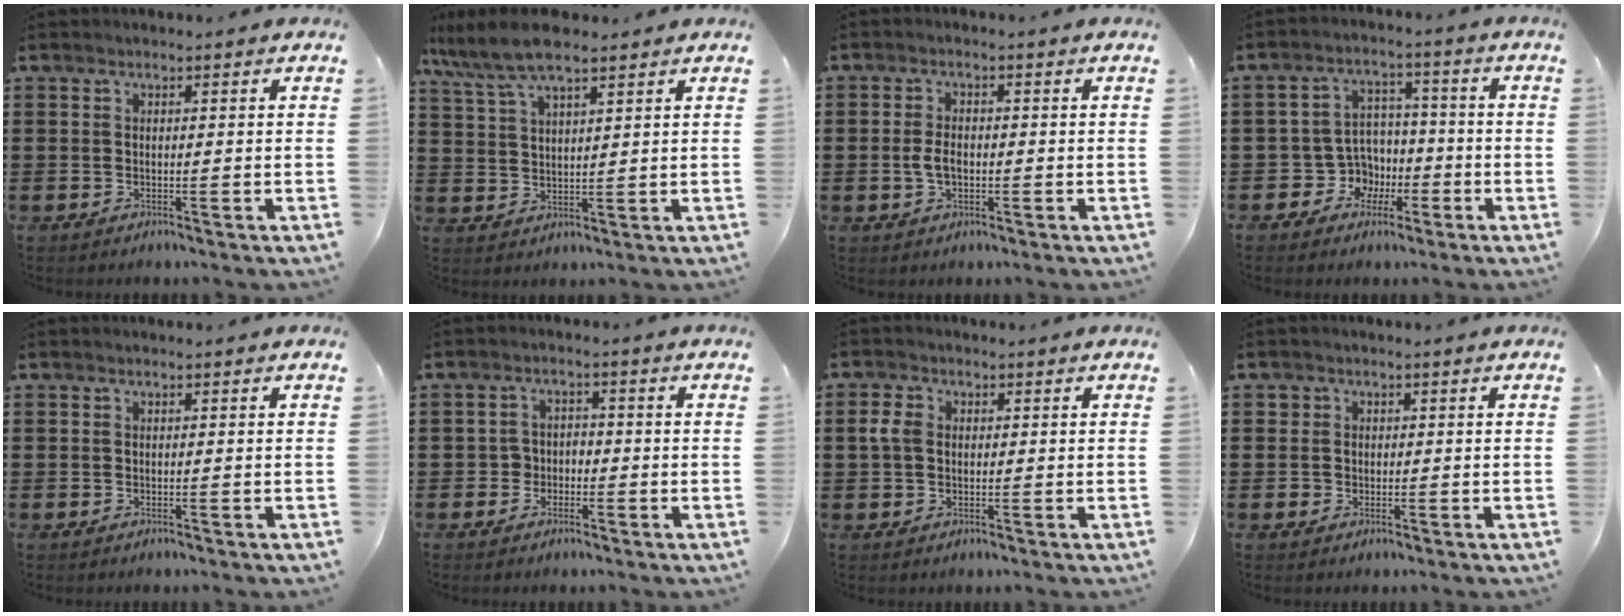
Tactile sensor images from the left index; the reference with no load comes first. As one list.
[{"total": 7.5, "force": [5.9, 1.9, 4.3], "torque": [-0.099, -0.006, 0.109]}, {"total": 3.3, "force": [-0.5, 1.7, 2.8], "torque": [-0.069, -0.003, -0.013]}, {"total": 6.6, "force": [-1.9, 6.0, 2.1], "torque": [-0.068, 0.009, -0.034]}, {"total": 0.0}, {"total": 2.6, "force": [-1.3, 2.2, 0.6], "torque": [-0.020, 0.006, -0.031]}, {"total": 3.2, "force": [0.3, 2.5, 1.9], "torque": [-0.051, 0.007, 0.001]}, {"total": 1.7, "force": [0.0, 1.7, 0.1], "torque": [-0.011, 0.007, -0.003]}]